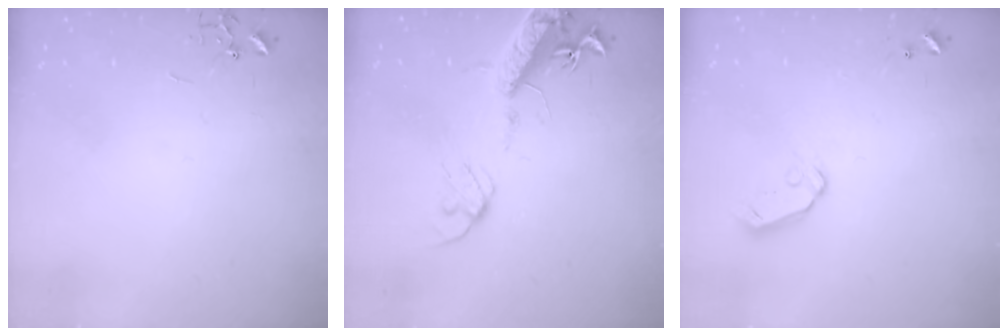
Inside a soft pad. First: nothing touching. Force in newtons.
{"total": 16.1, "press": 15.7, "slide": 3.6}
{"total": 7.1, "press": 7.1, "slide": 0.8}